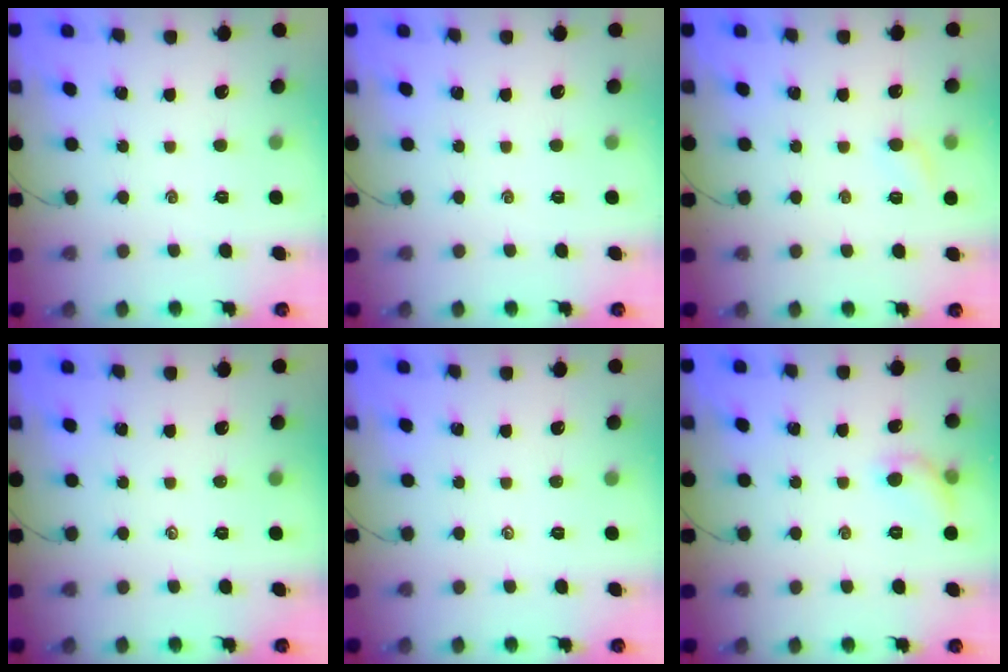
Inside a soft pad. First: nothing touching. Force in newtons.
{"total": 0.0}
{"total": 5.3, "press": 5.1, "slide": 1.6}
{"total": 0.0}
{"total": 0.0}
{"total": 6.1, "press": 5.9, "slide": 1.3}